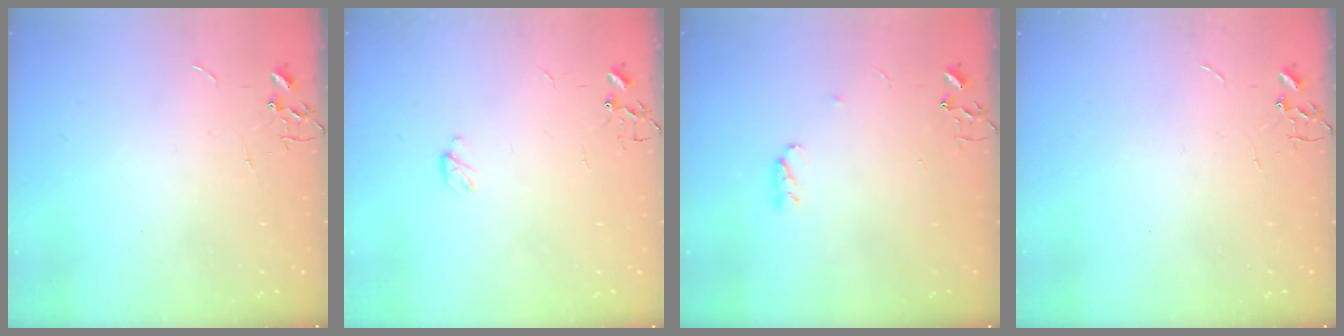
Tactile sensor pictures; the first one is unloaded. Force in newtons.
{"total": 3.3, "press": 3.2, "slide": 0.4}
{"total": 3.8, "press": 3.8, "slide": 0.6}
{"total": 0.0}